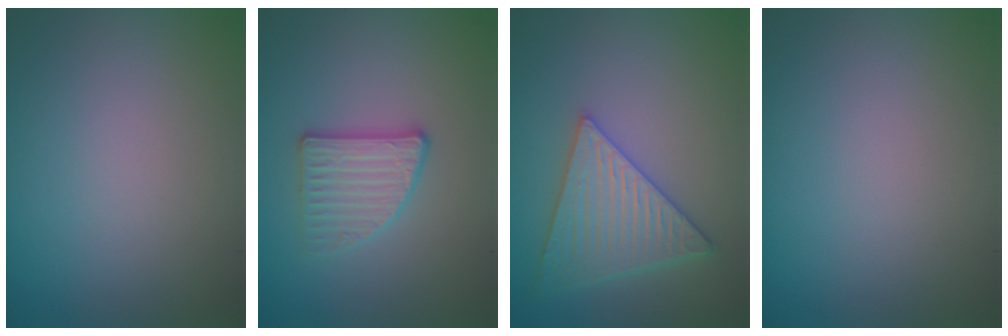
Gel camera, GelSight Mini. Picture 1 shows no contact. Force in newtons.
{"total": 2.8, "press": 2.7, "slide": 0.7}
{"total": 5.3, "press": 4.7, "slide": 2.3}
{"total": 0.0}